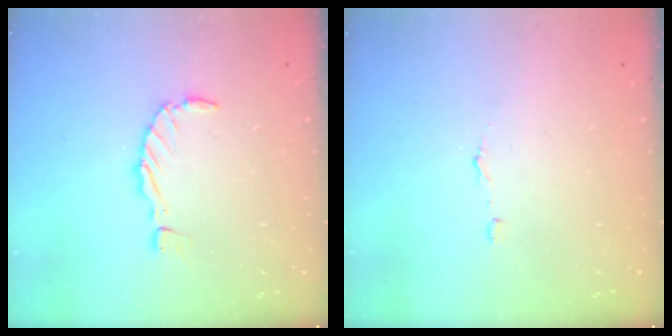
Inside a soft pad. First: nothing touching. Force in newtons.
{"total": 2.9, "press": 2.9, "slide": 0.2}